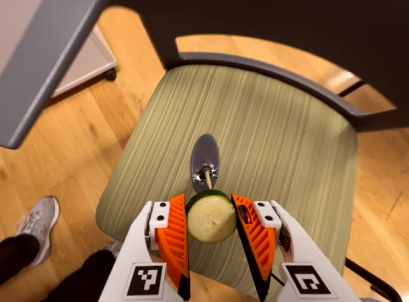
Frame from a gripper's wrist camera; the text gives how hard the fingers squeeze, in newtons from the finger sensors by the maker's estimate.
{"total": 8.7, "left": 8.7, "right": 8.7}